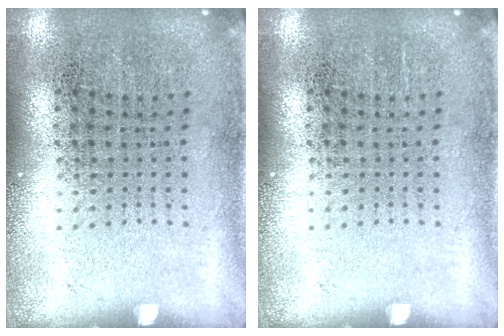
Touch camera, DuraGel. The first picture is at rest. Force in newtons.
{"total": 0.0}